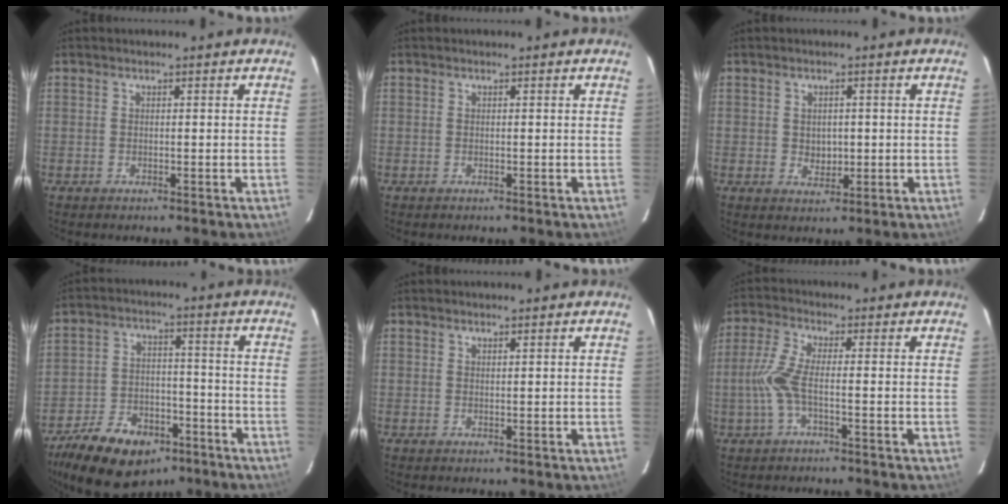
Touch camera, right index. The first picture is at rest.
{"total": 0.0}
{"total": 3.0, "force": [0.0, 2.5, 1.6], "torque": [-0.025, 0.000, 0.005]}
{"total": 16.5, "force": [-10.5, 9.6, 8.4], "torque": [-0.188, 0.003, -0.157]}
{"total": 0.6, "force": [0.6, 0.0, 0.2], "torque": [-0.005, -0.002, 0.011]}
{"total": 5.8, "force": [-1.6, 0.6, 5.5], "torque": [-0.134, 0.000, -0.031]}